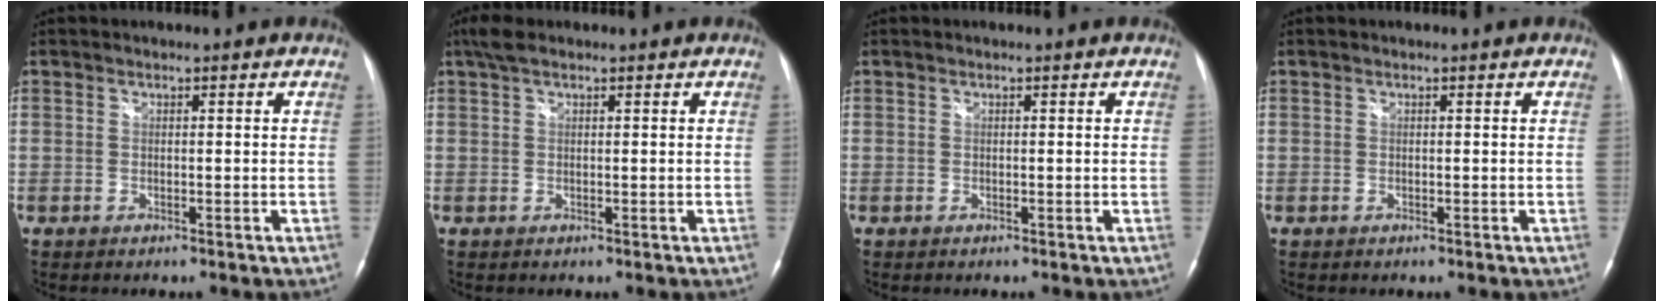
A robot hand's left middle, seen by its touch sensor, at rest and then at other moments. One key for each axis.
{"total": 2.8, "fx": 2.0, "fy": 0.9, "fz": 1.8, "tx": -0.040, "ty": 0.022, "tz": 0.040}
{"total": 0.0}
{"total": 0.0}